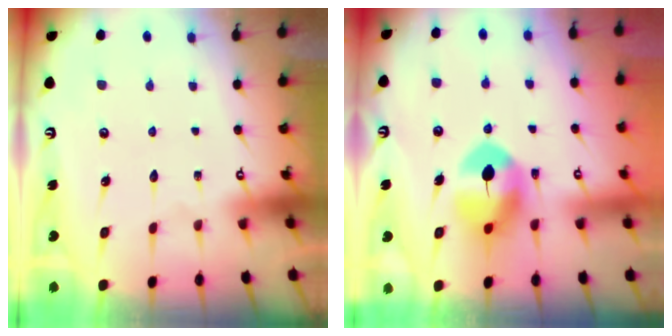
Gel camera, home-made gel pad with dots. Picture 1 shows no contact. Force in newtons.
{"total": 8.8, "press": 8.8, "slide": 0.9}